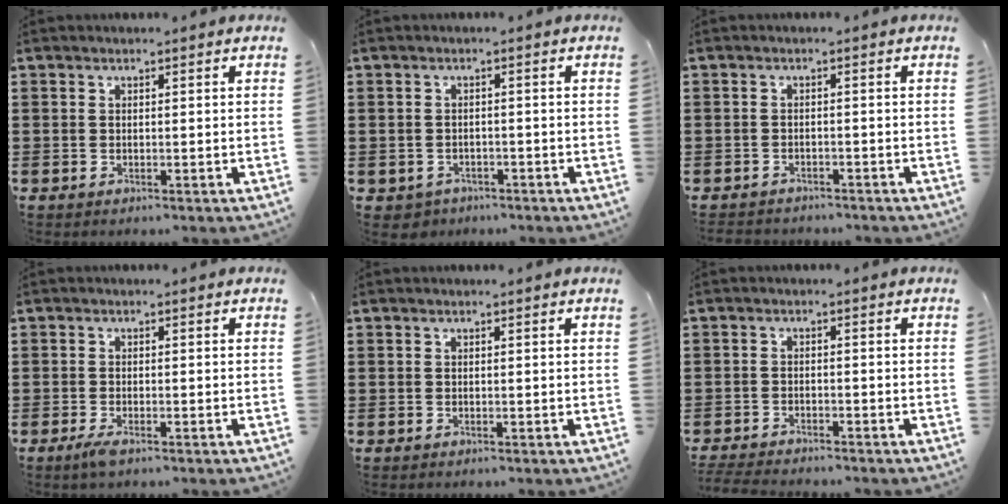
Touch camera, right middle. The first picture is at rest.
{"total": 1.3, "force": [-1.0, 0.7, -0.2], "torque": [-0.004, 0.003, -0.026]}
{"total": 1.6, "force": [-1.5, 0.2, -0.1], "torque": [-0.003, 0.001, -0.035]}
{"total": 1.7, "force": [-1.0, 0.3, 1.3], "torque": [-0.032, -0.007, -0.021]}
{"total": 0.0}
{"total": 2.7, "force": [-2.7, 0.1, 0.3], "torque": [-0.015, -0.003, -0.059]}